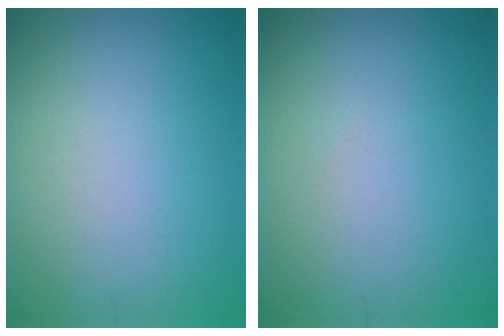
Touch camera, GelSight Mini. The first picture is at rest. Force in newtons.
{"total": 0.0}